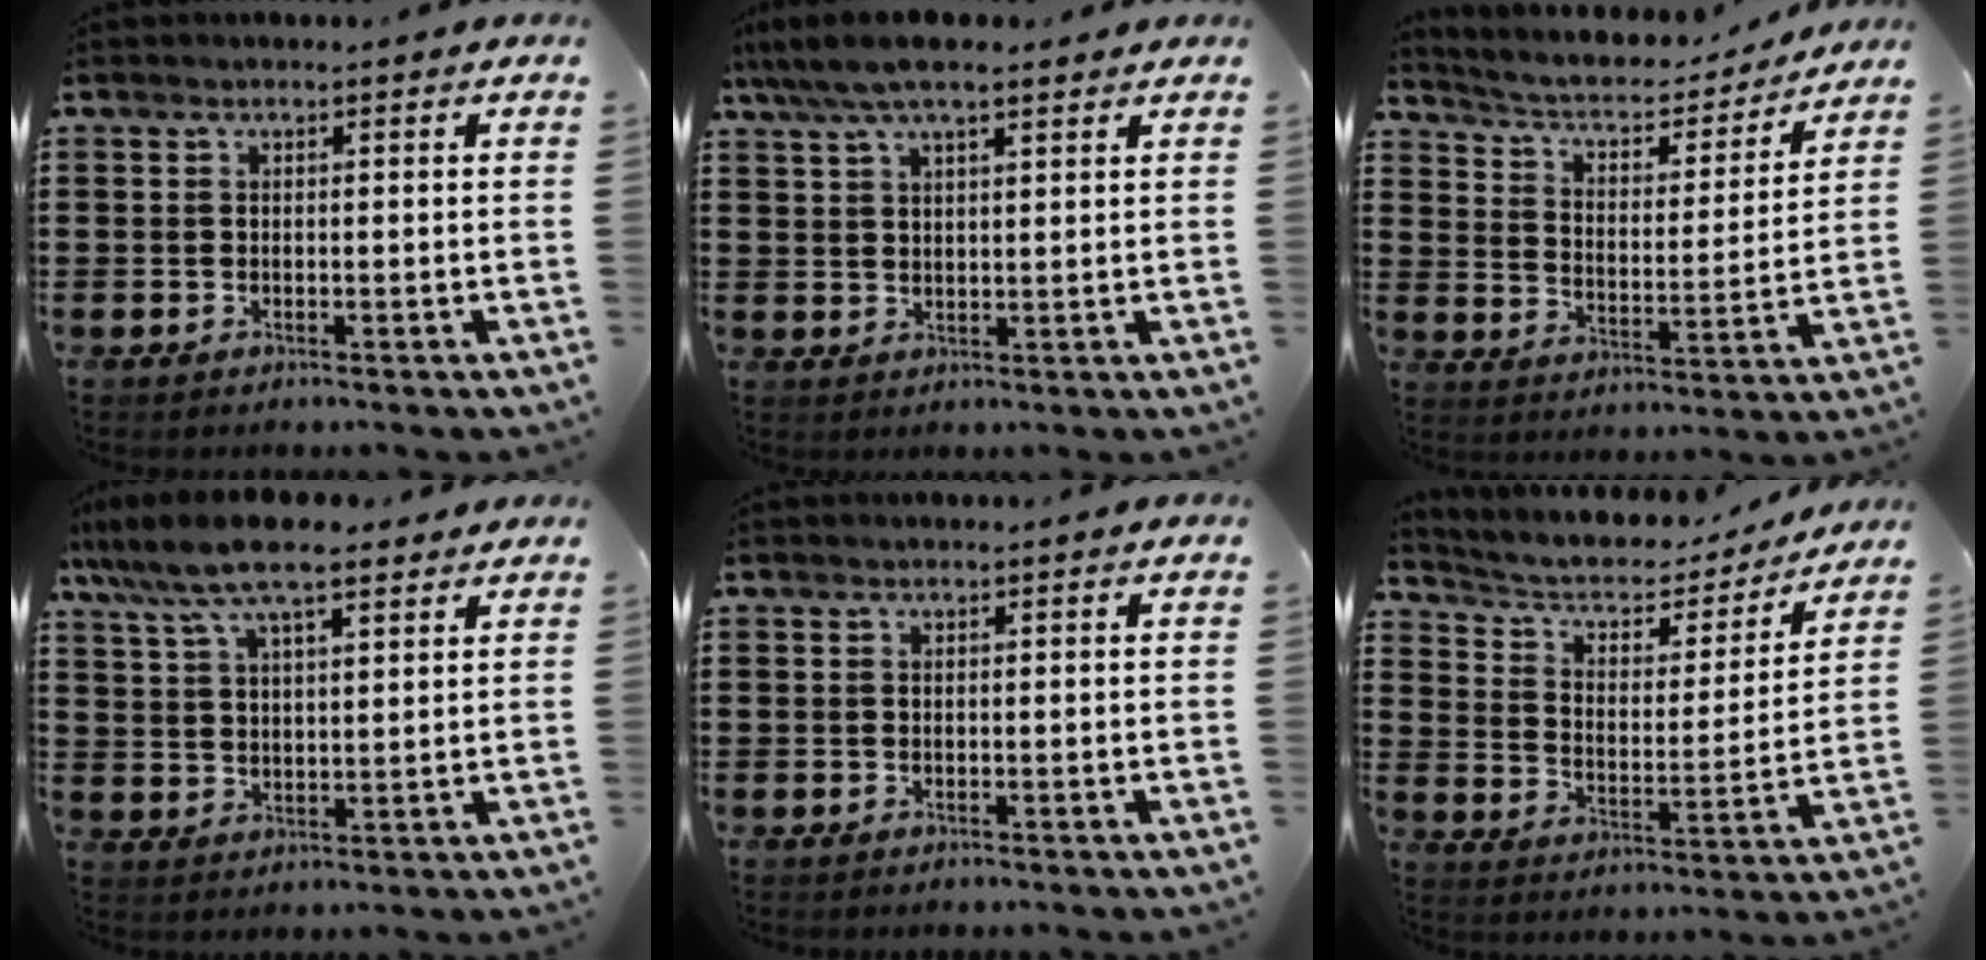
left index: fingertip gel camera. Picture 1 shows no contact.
{"total": 5.8, "force": [4.5, 1.7, 3.4], "torque": [-0.077, -0.002, 0.081]}
{"total": 4.4, "force": [3.8, 1.2, 1.8], "torque": [-0.057, -0.028, 0.055]}
{"total": 9.2, "force": [7.1, 2.5, 5.3], "torque": [-0.121, -0.008, 0.129]}
{"total": 0.0}
{"total": 5.0, "force": [4.0, 2.1, 2.0], "torque": [-0.062, -0.023, 0.062]}